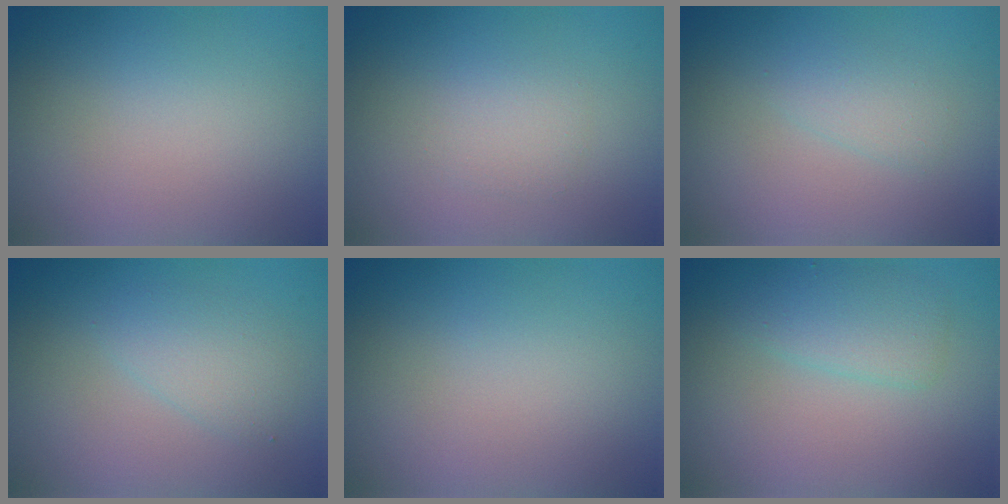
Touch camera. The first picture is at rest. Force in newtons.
{"total": 1.5, "press": 1.5, "slide": 0.1}
{"total": 1.4, "press": 1.4, "slide": 0.1}
{"total": 2.0, "press": 2.0, "slide": 0.1}
{"total": 0.0}
{"total": 2.3, "press": 2.3, "slide": 0.2}